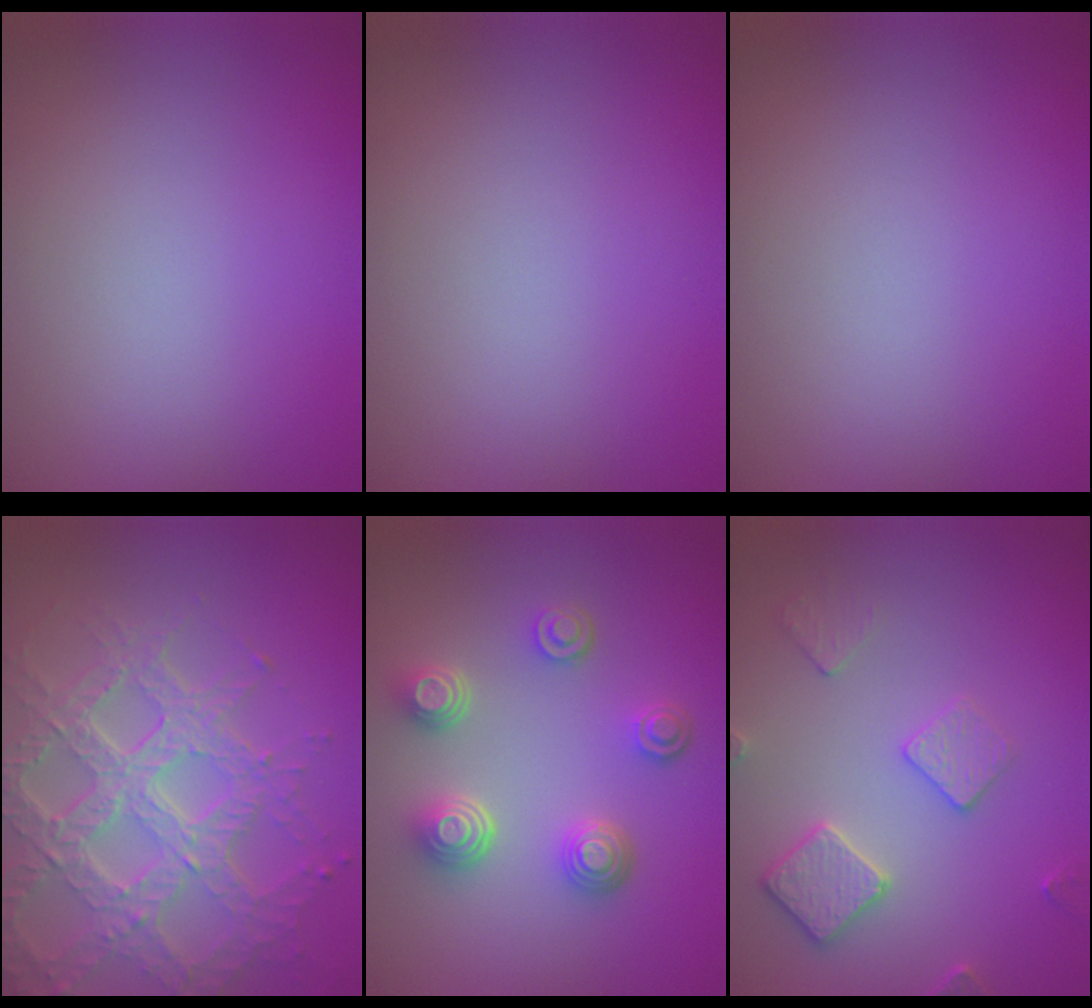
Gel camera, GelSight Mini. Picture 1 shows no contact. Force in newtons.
{"total": 0.0}
{"total": 0.0}
{"total": 8.0, "press": 5.8, "slide": 5.5}
{"total": 4.3, "press": 3.4, "slide": 2.6}
{"total": 3.4, "press": 3.1, "slide": 1.3}